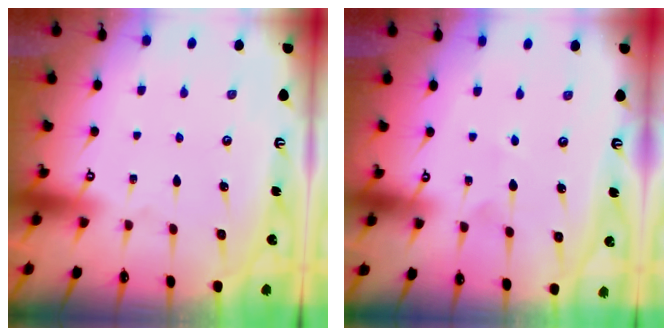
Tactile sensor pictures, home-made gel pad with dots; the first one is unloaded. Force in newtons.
{"total": 2.6, "press": 2.4, "slide": 1.0}